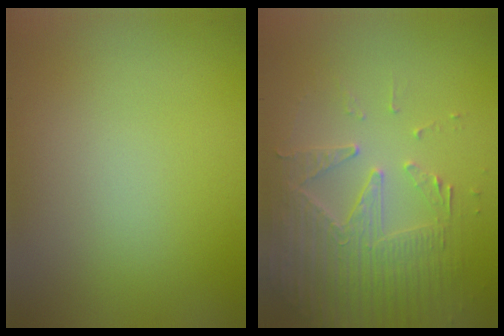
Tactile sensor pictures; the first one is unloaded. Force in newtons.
{"total": 4.2, "press": 3.9, "slide": 1.6}